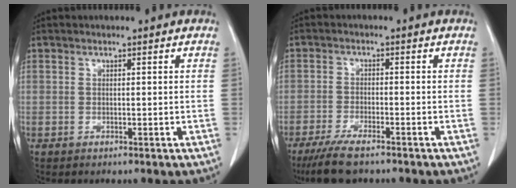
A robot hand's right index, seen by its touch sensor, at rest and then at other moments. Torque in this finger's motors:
{"motor_torque": [0.52, -0.48, 0.15, 0.02]}